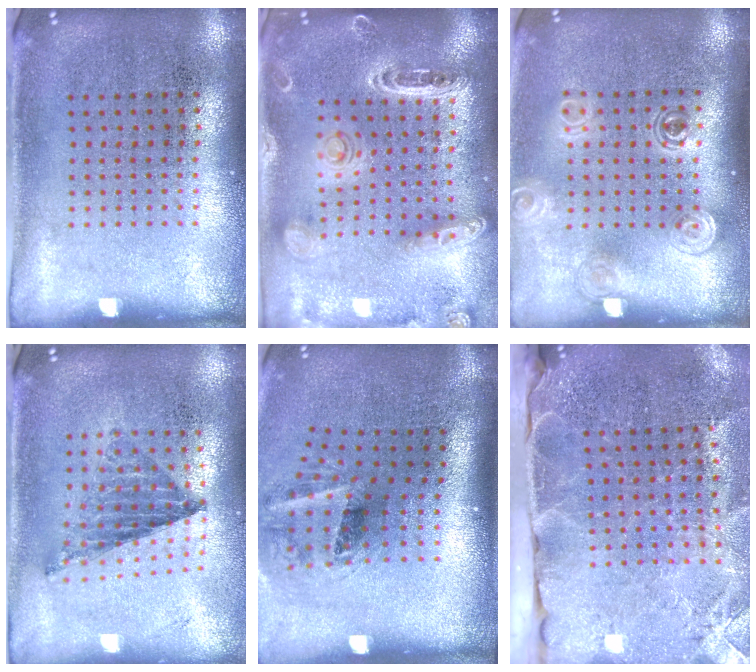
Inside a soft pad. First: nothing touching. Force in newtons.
{"total": 1.7, "press": 1.7, "slide": 0.3}
{"total": 1.5, "press": 1.3, "slide": 0.9}
{"total": 0.9, "press": 0.8, "slide": 0.2}
{"total": 1.6, "press": 1.2, "slide": 1.0}
{"total": 3.9, "press": 3.2, "slide": 2.1}